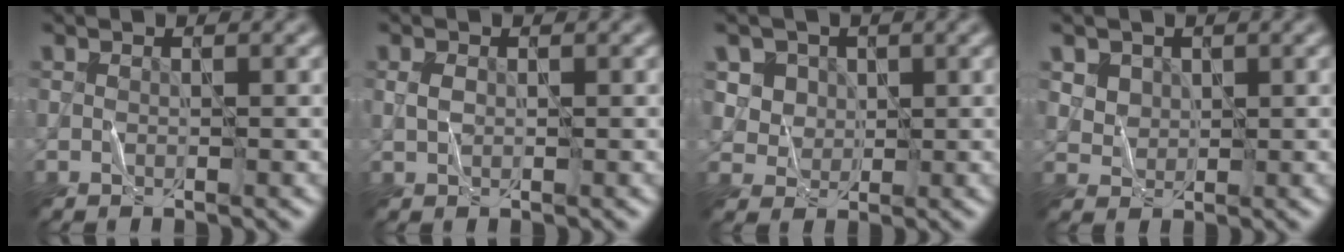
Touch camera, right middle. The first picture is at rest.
{"total": 1.0, "force": [0.2, 0.7, 0.7], "torque": [-0.017, 0.002, 0.004]}
{"total": 5.6, "force": [2.7, 4.4, 2.1], "torque": [-0.045, -0.003, 0.047]}
{"total": 3.9, "force": [2.2, 2.8, 1.6], "torque": [-0.053, -0.001, 0.050]}